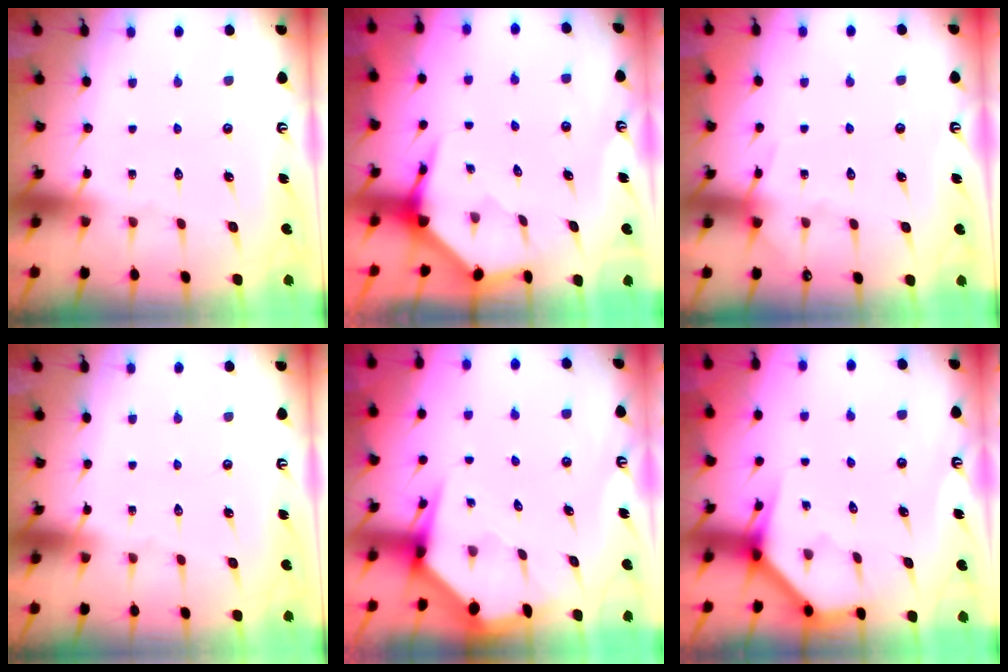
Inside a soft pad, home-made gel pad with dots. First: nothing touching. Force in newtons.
{"total": 4.0, "press": 3.9, "slide": 0.4}
{"total": 4.3, "press": 4.3, "slide": 0.6}
{"total": 0.0}
{"total": 3.4, "press": 3.4, "slide": 0.5}
{"total": 3.9, "press": 3.9, "slide": 0.2}